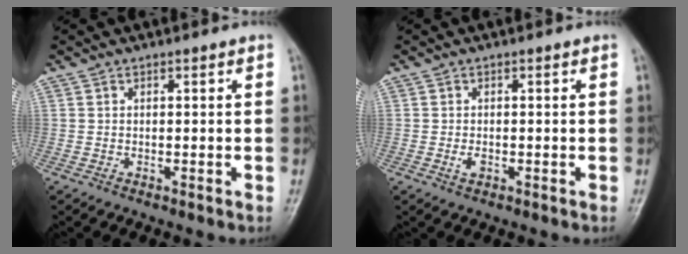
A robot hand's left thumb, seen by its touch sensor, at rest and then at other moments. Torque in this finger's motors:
{"motor_torque": [0.01, 0.01, 0.25, 0.14, 0.00]}